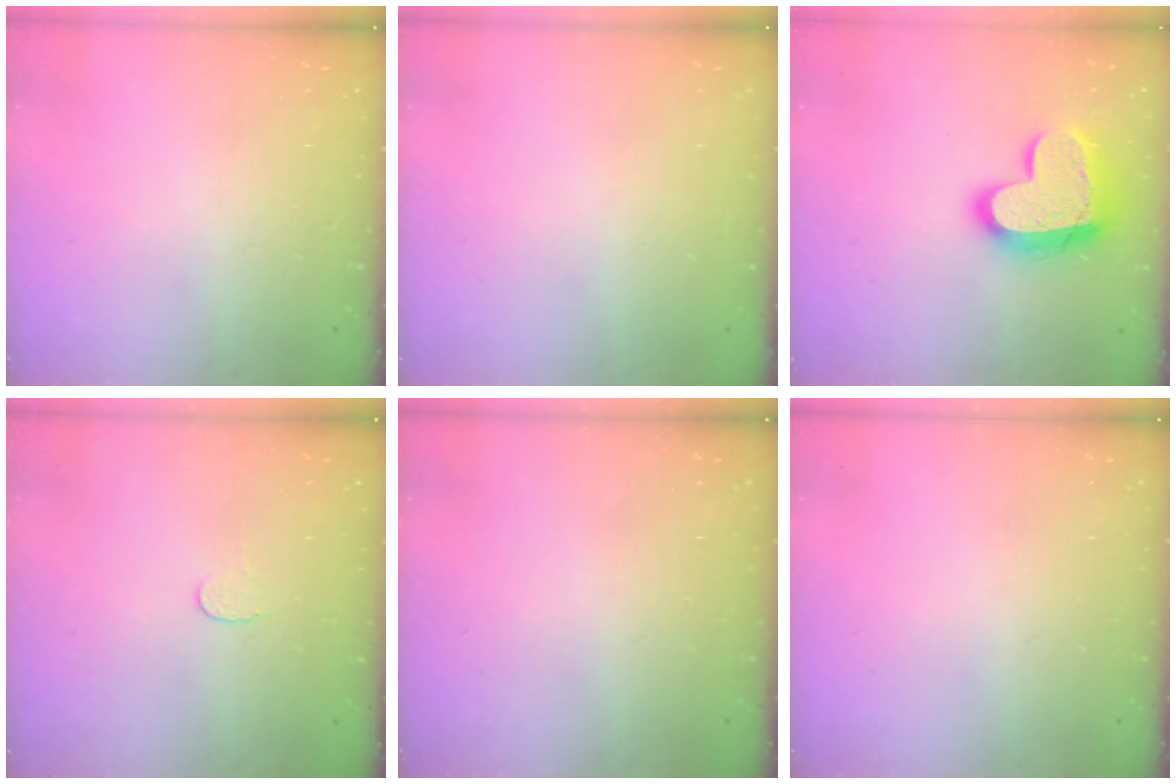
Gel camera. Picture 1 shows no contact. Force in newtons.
{"total": 0.6, "press": 0.5, "slide": 0.2}
{"total": 17.9, "press": 17.8, "slide": 1.6}
{"total": 3.7, "press": 3.7, "slide": 0.3}
{"total": 0.0}
{"total": 0.0}